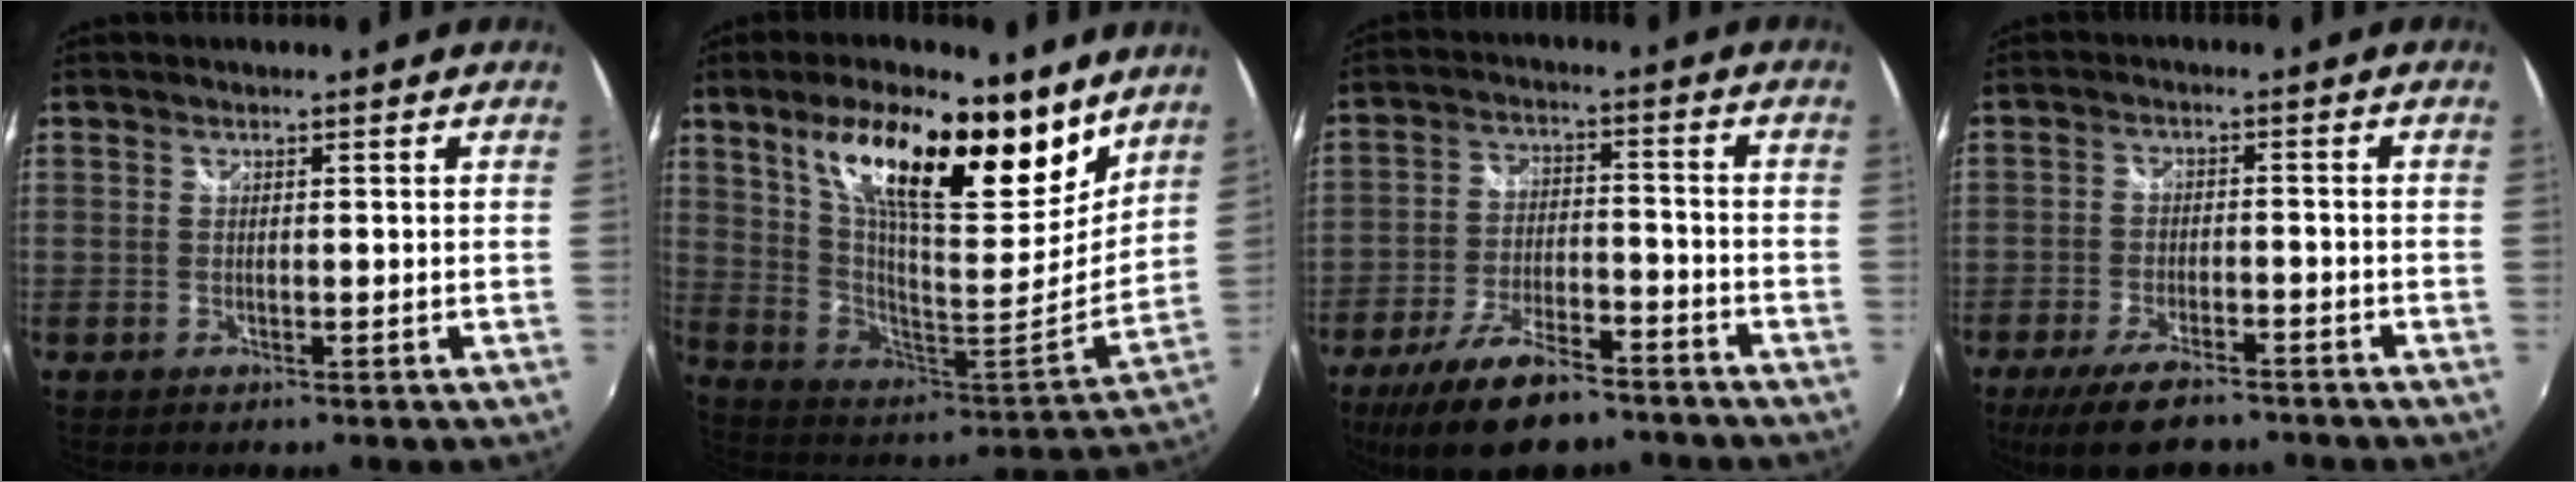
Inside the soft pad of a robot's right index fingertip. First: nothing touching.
{"total": 24.2, "force": [15.0, 8.1, 17.1], "torque": [-0.294, 0.011, 0.267]}
{"total": 15.9, "force": [-11.8, 6.0, 8.9], "torque": [-0.185, -0.016, -0.191]}
{"total": 11.2, "force": [-8.5, 4.0, 6.1], "torque": [-0.142, -0.022, -0.142]}